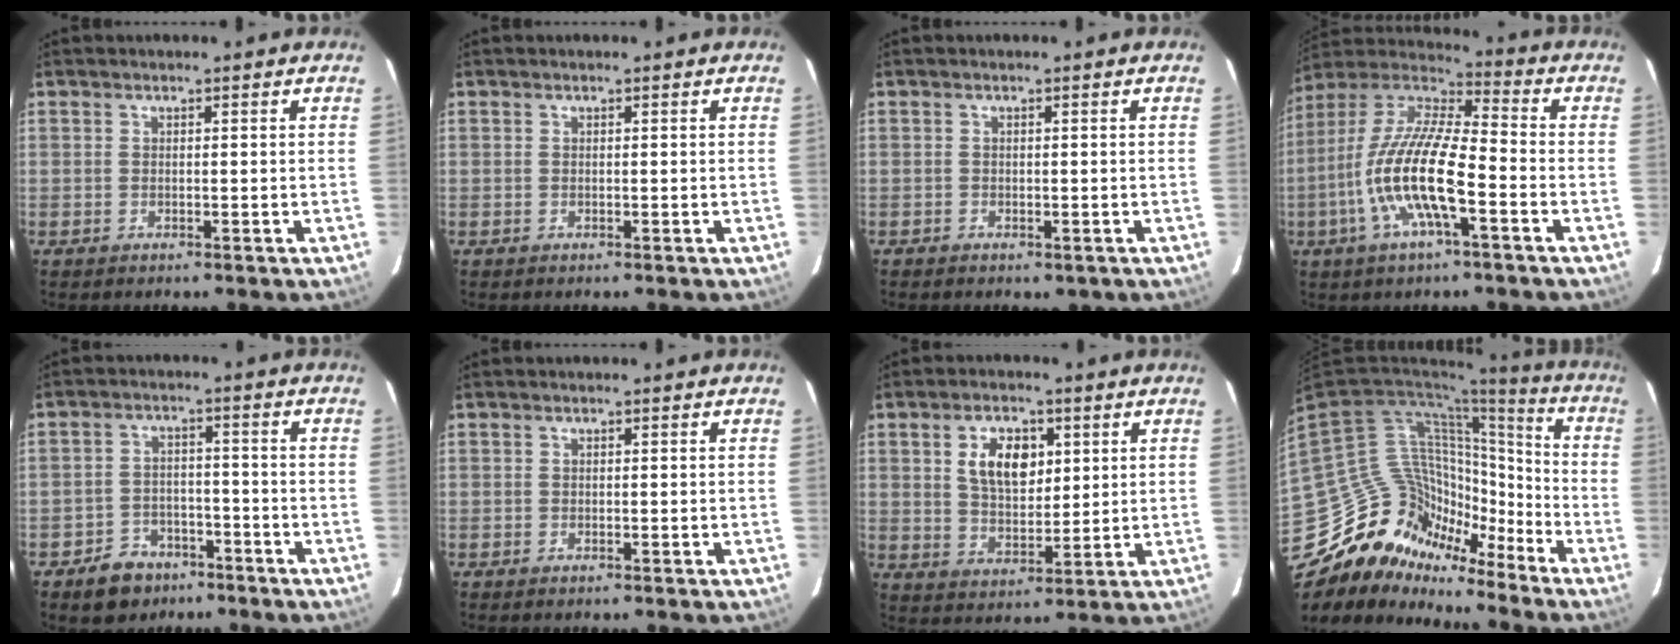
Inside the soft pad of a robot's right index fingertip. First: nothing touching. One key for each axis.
{"total": 0.0}
{"total": 1.5, "fx": -0.7, "fy": 1.3, "fz": 0.5, "tx": -0.009, "ty": -0.002, "tz": -0.008}
{"total": 16.4, "fx": -5.4, "fy": 3.9, "fz": 15.0, "tx": -0.298, "ty": -0.007, "tz": -0.112}
{"total": 7.7, "fx": -5.3, "fy": 5.2, "fz": 2.0, "tx": -0.058, "ty": 0.023, "tz": -0.071}
{"total": 0.0}
{"total": 9.0, "fx": 3.0, "fy": 5.2, "fz": 6.6, "tx": -0.120, "ty": 0.011, "tz": 0.059}
{"total": 18.8, "fx": -14.6, "fy": 11.3, "fz": 3.4, "tx": -0.067, "ty": 0.056, "tz": -0.247}